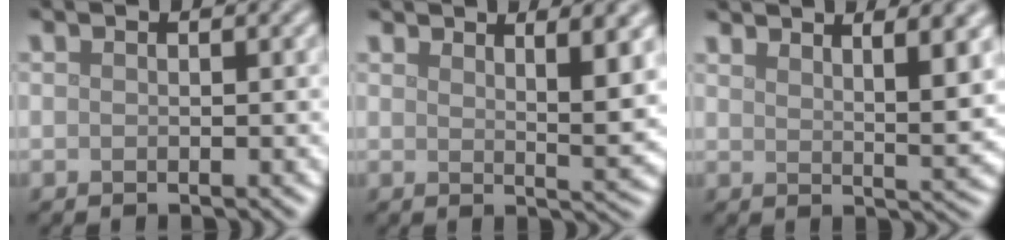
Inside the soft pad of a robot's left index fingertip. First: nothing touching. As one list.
[{"total": 4.5, "force": [2.7, 1.3, 3.4], "torque": [-0.037, -0.007, 0.041]}, {"total": 5.6, "force": [3.6, 1.5, 4.0], "torque": [-0.038, 0.005, 0.053]}]